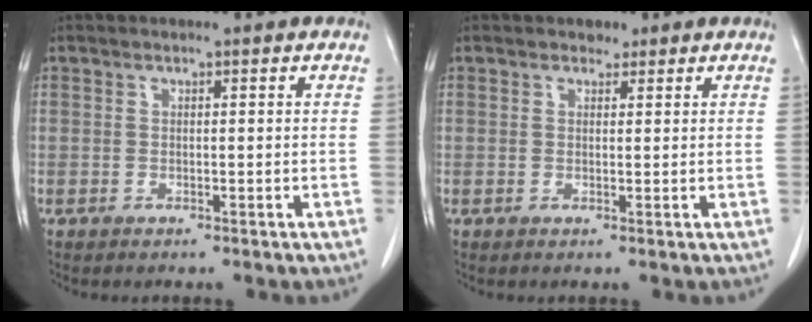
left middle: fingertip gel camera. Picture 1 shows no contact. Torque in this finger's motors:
{"motor_torque": [0.10, -0.07, -0.07, 0.00]}